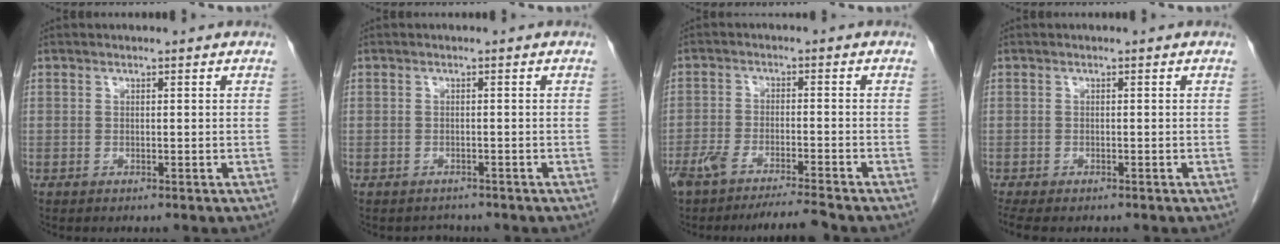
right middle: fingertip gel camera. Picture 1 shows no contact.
{"total": 1.7, "force": [-1.5, 0.8, -0.3], "torque": [-0.001, -0.002, -0.023]}
{"total": 7.5, "force": [-6.5, -0.3, 3.6], "torque": [-0.056, -0.012, -0.109]}
{"total": 5.5, "force": [-4.4, 2.0, 2.6], "torque": [-0.042, -0.009, -0.067]}